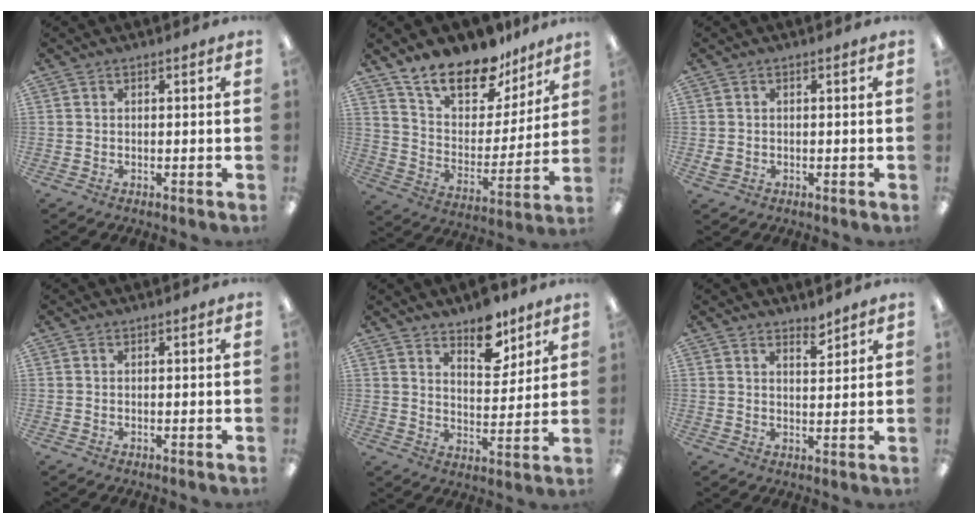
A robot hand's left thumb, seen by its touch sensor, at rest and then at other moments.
{"total": 17.0, "force": [14.0, 7.3, 6.4], "torque": [-0.117, -0.101, 0.249]}
{"total": 1.5, "force": [-0.1, 1.3, 0.8], "torque": [-0.014, 0.005, -0.002]}
{"total": 0.0}
{"total": 9.6, "force": [7.4, 4.4, 4.2], "torque": [-0.043, -0.047, 0.126]}
{"total": 3.5, "force": [3.2, 1.0, 1.0], "torque": [-0.001, -0.026, 0.055]}